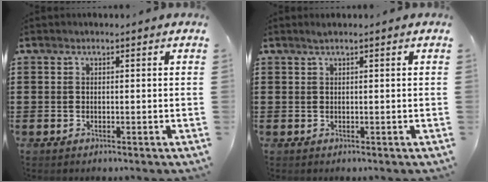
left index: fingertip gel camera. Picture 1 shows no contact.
{"total": 0.7, "force": [0.5, 0.0, 0.6], "torque": [-0.010, 0.000, 0.009]}